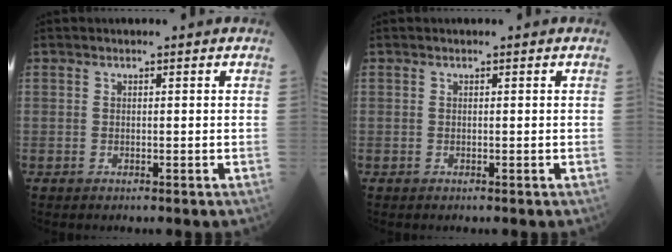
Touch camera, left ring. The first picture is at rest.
{"total": 0.0}